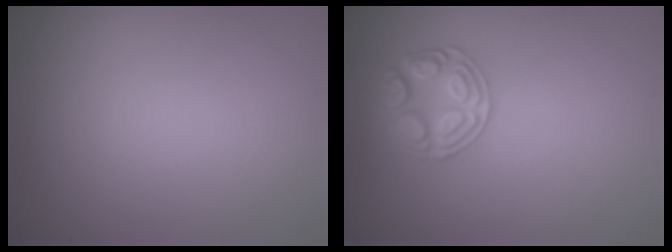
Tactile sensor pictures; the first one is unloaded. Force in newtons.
{"total": 2.6, "press": 2.6, "slide": 0.2}